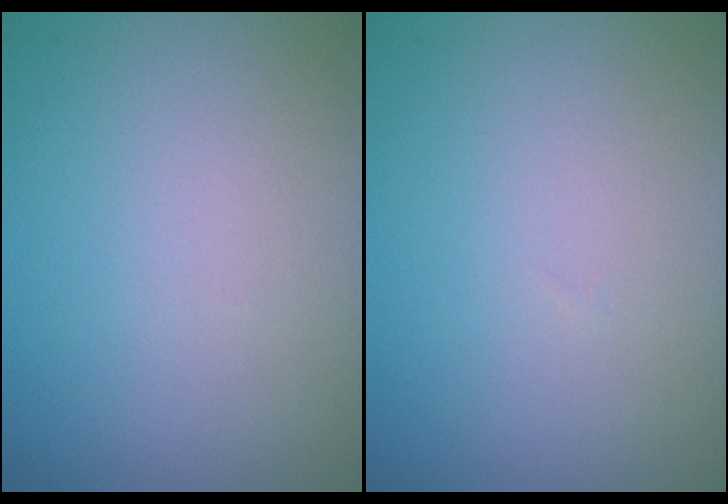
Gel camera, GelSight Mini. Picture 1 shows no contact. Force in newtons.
{"total": 0.0}